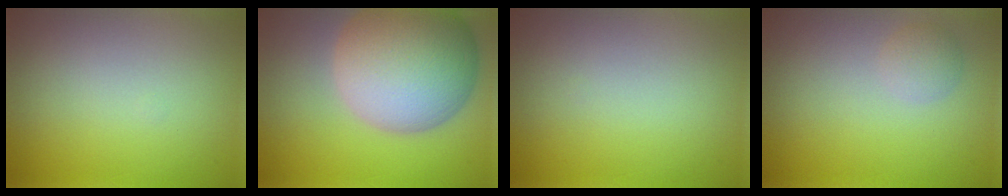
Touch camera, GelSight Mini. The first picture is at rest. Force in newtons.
{"total": 12.5, "press": 12.4, "slide": 0.9}
{"total": 0.0}
{"total": 1.3, "press": 1.3, "slide": 0.0}